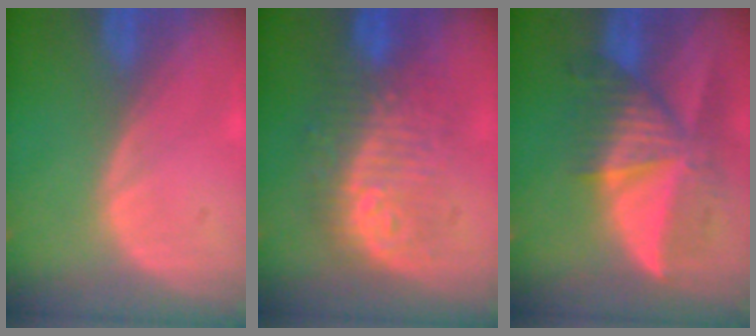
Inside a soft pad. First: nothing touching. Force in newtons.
{"total": 9.5, "press": 9.4, "slide": 1.0}
{"total": 9.7, "press": 8.6, "slide": 4.4}